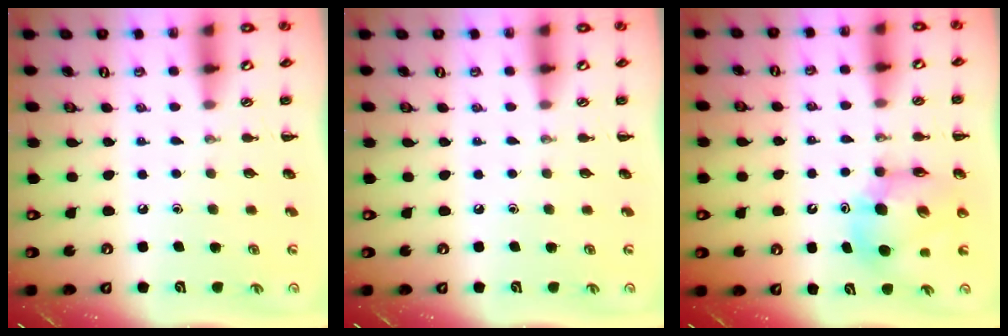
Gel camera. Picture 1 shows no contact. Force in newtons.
{"total": 0.0}
{"total": 9.3, "press": 8.8, "slide": 2.8}